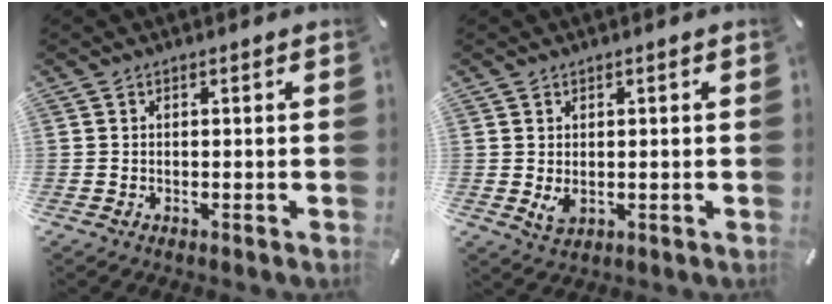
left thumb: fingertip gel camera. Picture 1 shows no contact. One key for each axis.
{"total": 3.1, "fx": 0.0, "fy": 2.1, "fz": 2.3, "tx": -0.046, "ty": -0.007, "tz": -0.002}